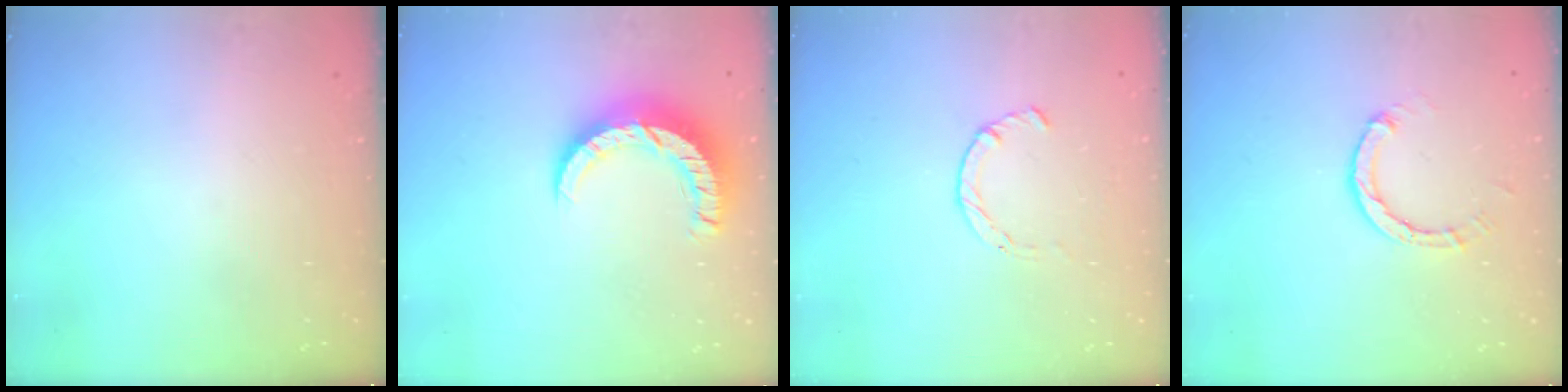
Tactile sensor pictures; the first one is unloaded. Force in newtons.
{"total": 8.9, "press": 8.9, "slide": 0.9}
{"total": 3.7, "press": 3.6, "slide": 0.5}
{"total": 3.0, "press": 3.0, "slide": 0.3}